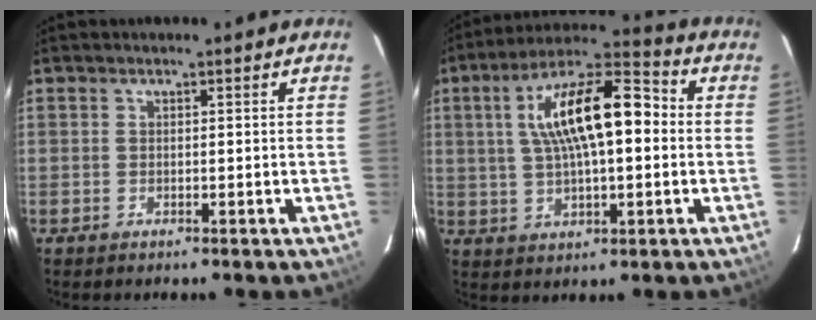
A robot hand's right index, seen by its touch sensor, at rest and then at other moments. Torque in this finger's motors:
{"motor_torque": [0.92, -0.29, 1.05, 0.21]}